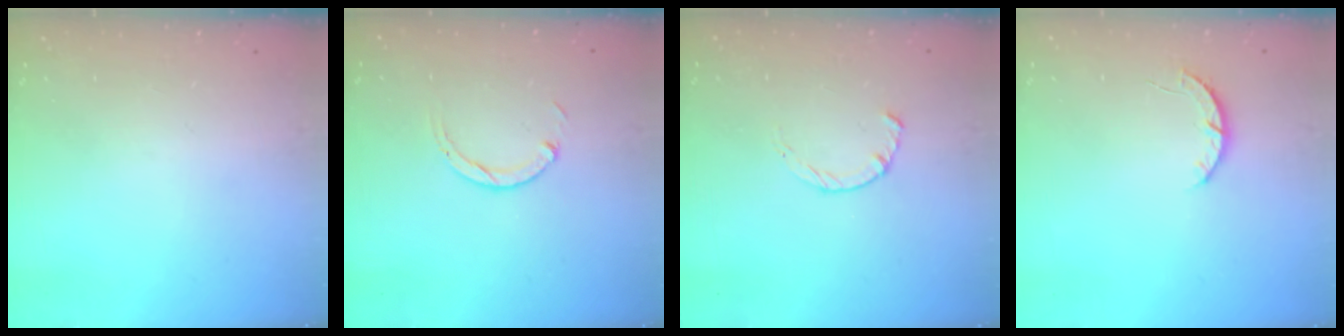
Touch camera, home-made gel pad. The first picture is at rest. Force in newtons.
{"total": 3.0, "press": 2.9, "slide": 0.4}
{"total": 2.2, "press": 2.2, "slide": 0.4}
{"total": 3.9, "press": 3.9, "slide": 0.4}